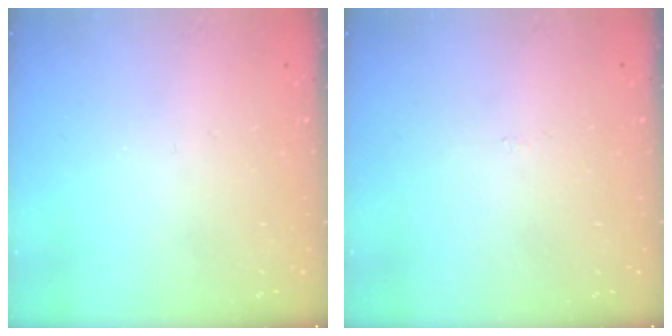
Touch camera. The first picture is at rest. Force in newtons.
{"total": 0.0}